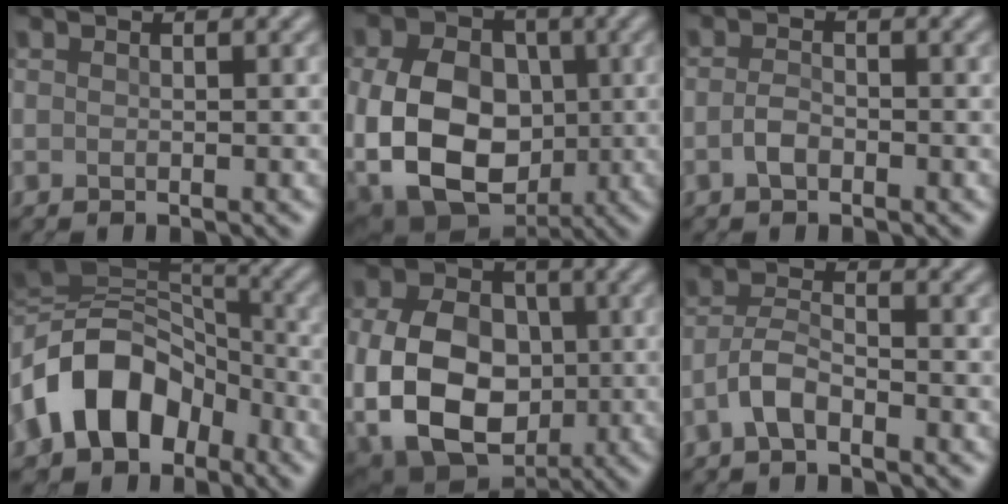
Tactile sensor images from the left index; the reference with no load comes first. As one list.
[{"total": 15.2, "force": [-1.4, 11.8, 9.5], "torque": [-0.176, -0.003, -0.033]}, {"total": 1.6, "force": [-0.8, 0.9, 1.1], "torque": [-0.025, 0.002, -0.019]}, {"total": 11.4, "force": [-4.3, 8.1, 6.7], "torque": [-0.123, 0.018, -0.099]}, {"total": 12.9, "force": [-1.4, 9.5, 8.5], "torque": [-0.157, -0.020, -0.022]}, {"total": 3.1, "force": [-1.9, 1.2, 2.1], "torque": [-0.045, 0.008, -0.046]}]